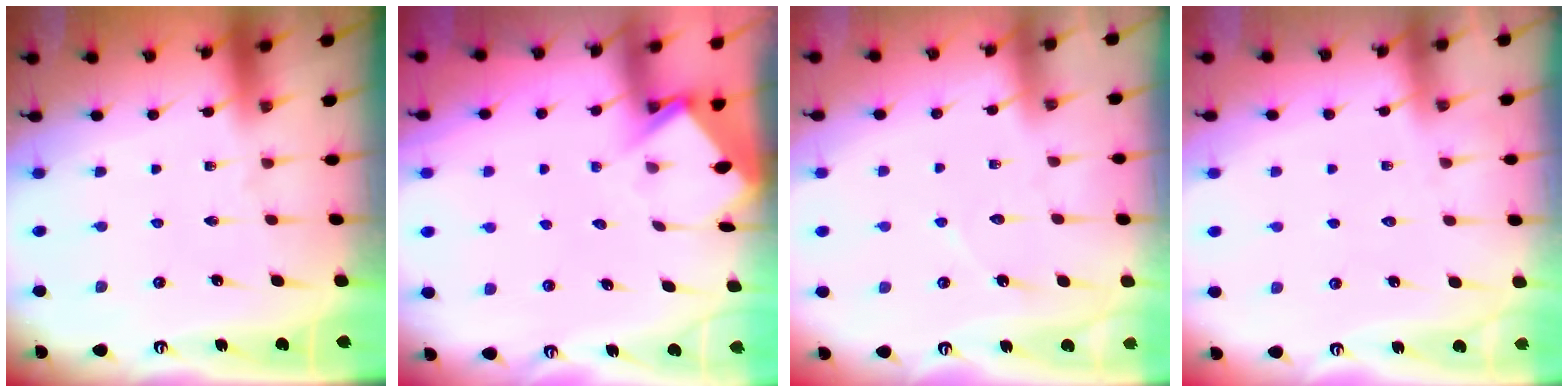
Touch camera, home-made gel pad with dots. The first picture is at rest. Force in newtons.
{"total": 3.9, "press": 3.9, "slide": 0.3}
{"total": 4.1, "press": 4.1, "slide": 0.3}
{"total": 5.2, "press": 5.1, "slide": 0.6}